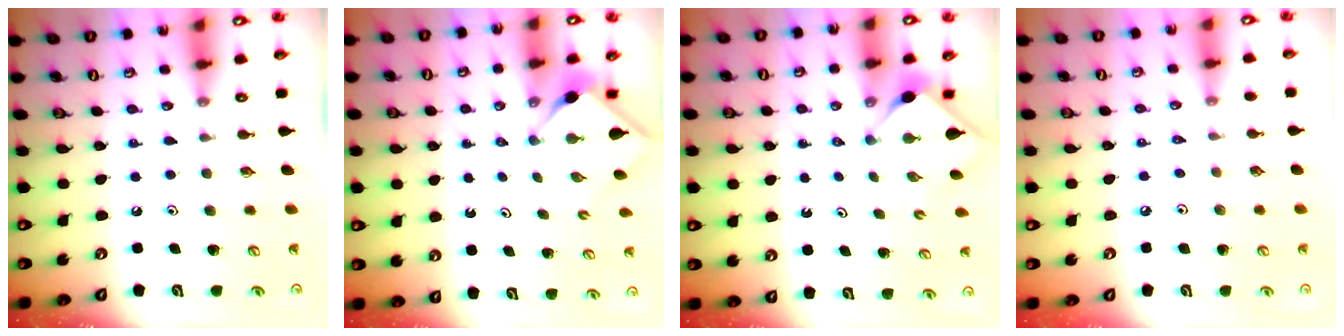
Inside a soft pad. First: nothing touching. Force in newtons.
{"total": 3.1, "press": 3.1, "slide": 0.2}
{"total": 2.9, "press": 2.8, "slide": 0.3}
{"total": 1.7, "press": 1.6, "slide": 0.3}